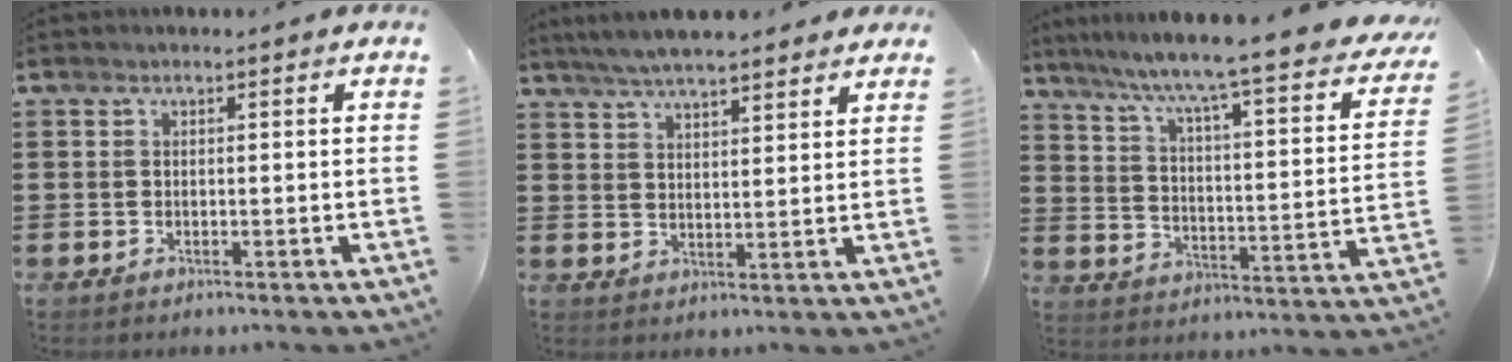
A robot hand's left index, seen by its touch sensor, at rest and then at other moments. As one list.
[{"total": 5.5, "force": [5.0, 0.7, 2.0], "torque": [-0.053, -0.012, 0.093]}, {"total": 6.1, "force": [4.9, -1.0, 3.5], "torque": [-0.092, -0.055, 0.069]}]